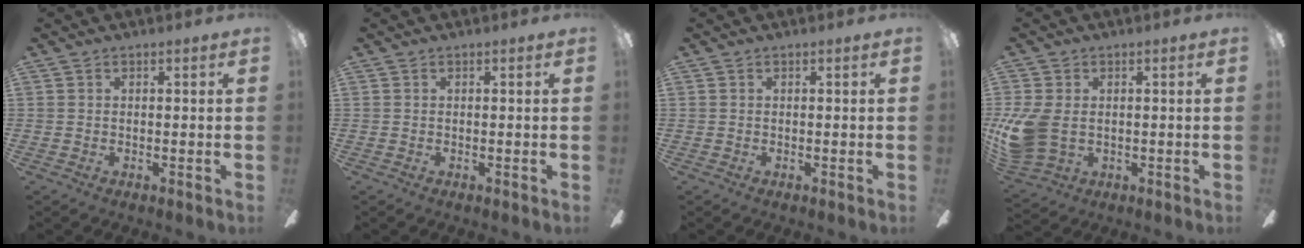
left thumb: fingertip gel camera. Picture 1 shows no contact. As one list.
[{"total": 0.0}, {"total": 0.0}, {"total": 10.0, "force": [-0.3, 6.9, 7.1], "torque": [-0.165, 0.004, 0.000]}]